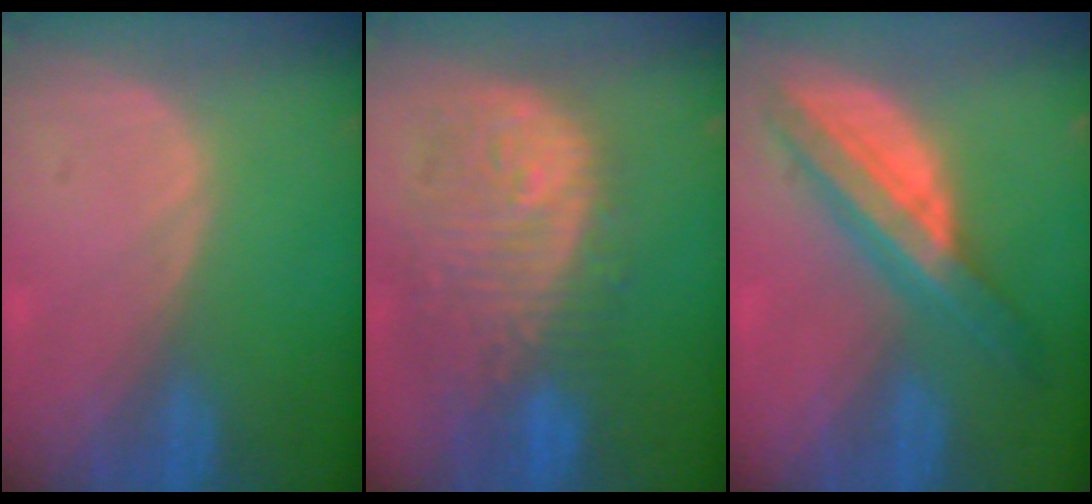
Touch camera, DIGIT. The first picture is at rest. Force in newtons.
{"total": 12.0, "press": 10.7, "slide": 5.4}
{"total": 8.1, "press": 8.1, "slide": 0.4}